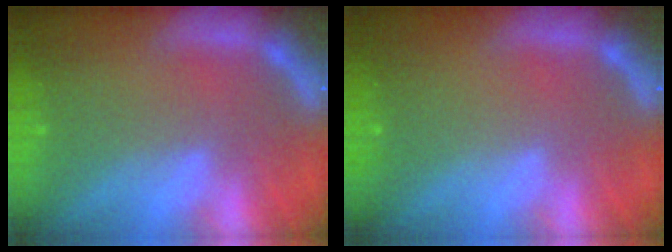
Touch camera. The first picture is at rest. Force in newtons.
{"total": 0.0}